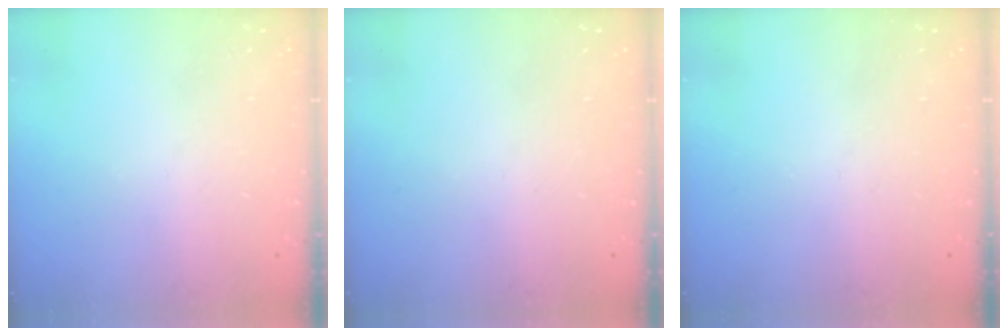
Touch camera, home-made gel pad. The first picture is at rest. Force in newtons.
{"total": 0.0}
{"total": 0.0}